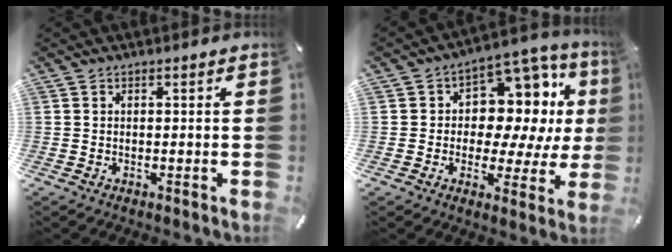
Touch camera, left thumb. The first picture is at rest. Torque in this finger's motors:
{"motor_torque": [2.49, 2.45, 1.29, -0.15, 0.16]}